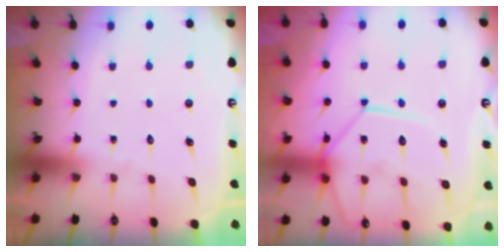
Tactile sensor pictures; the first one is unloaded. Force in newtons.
{"total": 15.0, "press": 14.9, "slide": 1.3}